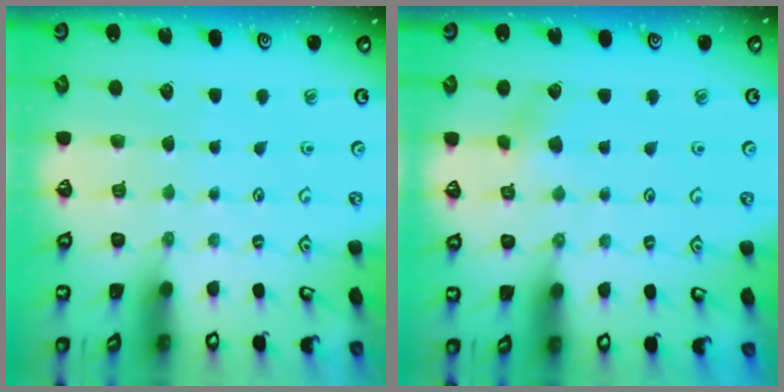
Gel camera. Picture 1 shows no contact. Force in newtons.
{"total": 3.2, "press": 3.2, "slide": 0.4}